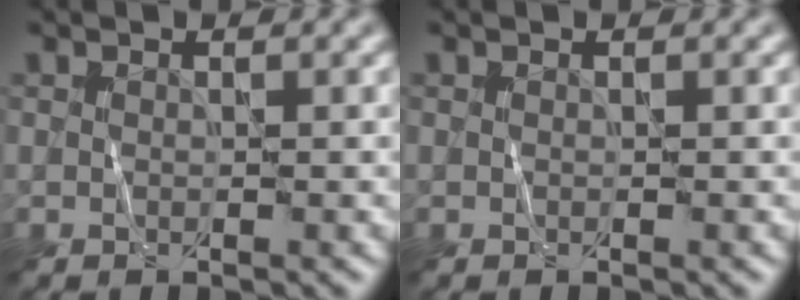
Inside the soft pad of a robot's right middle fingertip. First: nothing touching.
{"total": 0.0}